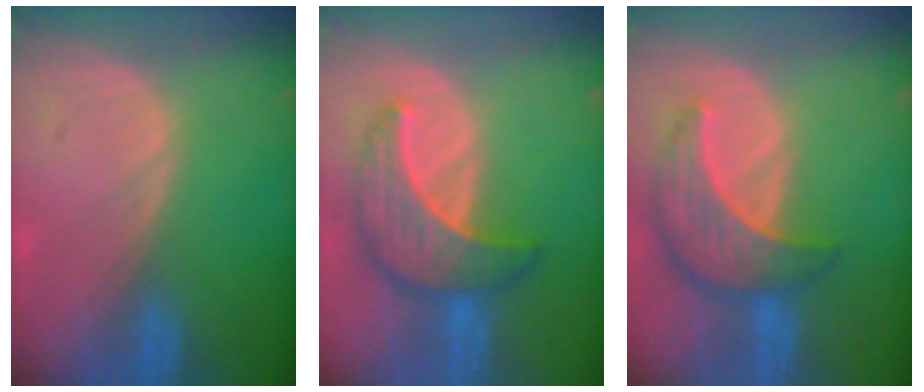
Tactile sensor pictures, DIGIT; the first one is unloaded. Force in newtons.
{"total": 7.9, "press": 7.9, "slide": 0.4}
{"total": 8.6, "press": 7.7, "slide": 3.7}